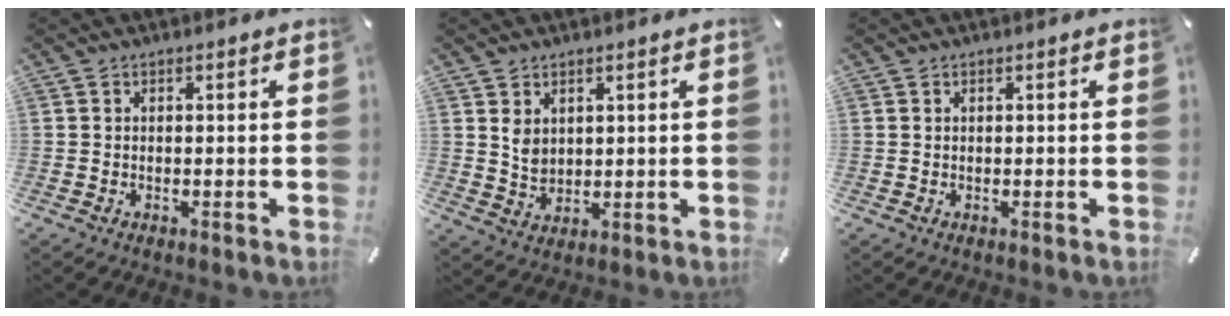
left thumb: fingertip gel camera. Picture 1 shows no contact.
{"total": 4.1, "force": [1.8, 3.2, 1.9], "torque": [-0.041, -0.007, 0.030]}
{"total": 0.0}